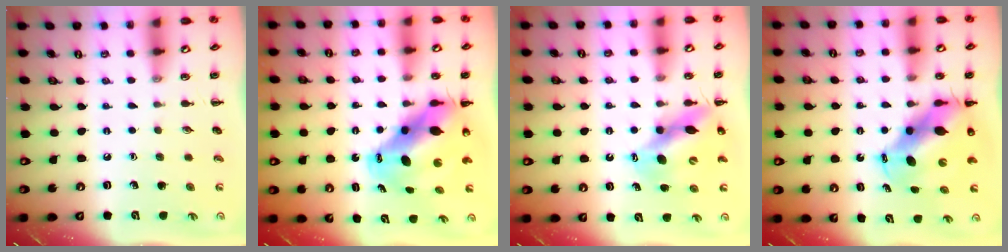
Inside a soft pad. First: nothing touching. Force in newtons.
{"total": 12.4, "press": 12.0, "slide": 3.1}
{"total": 11.6, "press": 11.2, "slide": 3.1}
{"total": 11.3, "press": 10.9, "slide": 3.0}